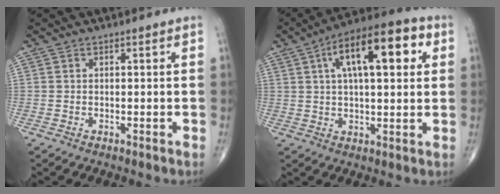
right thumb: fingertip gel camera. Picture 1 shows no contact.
{"total": 17.0, "force": [5.4, 6.9, 14.6], "torque": [-0.205, 0.018, 0.074]}